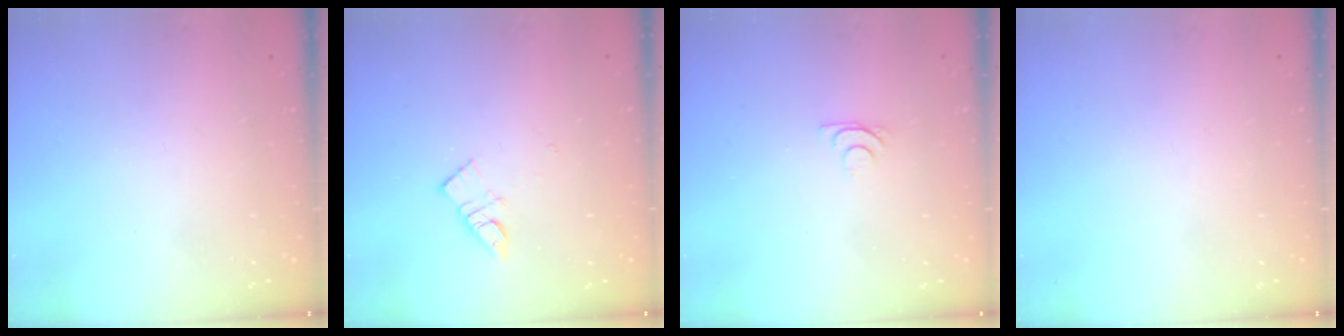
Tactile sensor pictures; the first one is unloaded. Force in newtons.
{"total": 7.1, "press": 7.1, "slide": 0.2}
{"total": 5.1, "press": 5.0, "slide": 0.9}
{"total": 0.0}